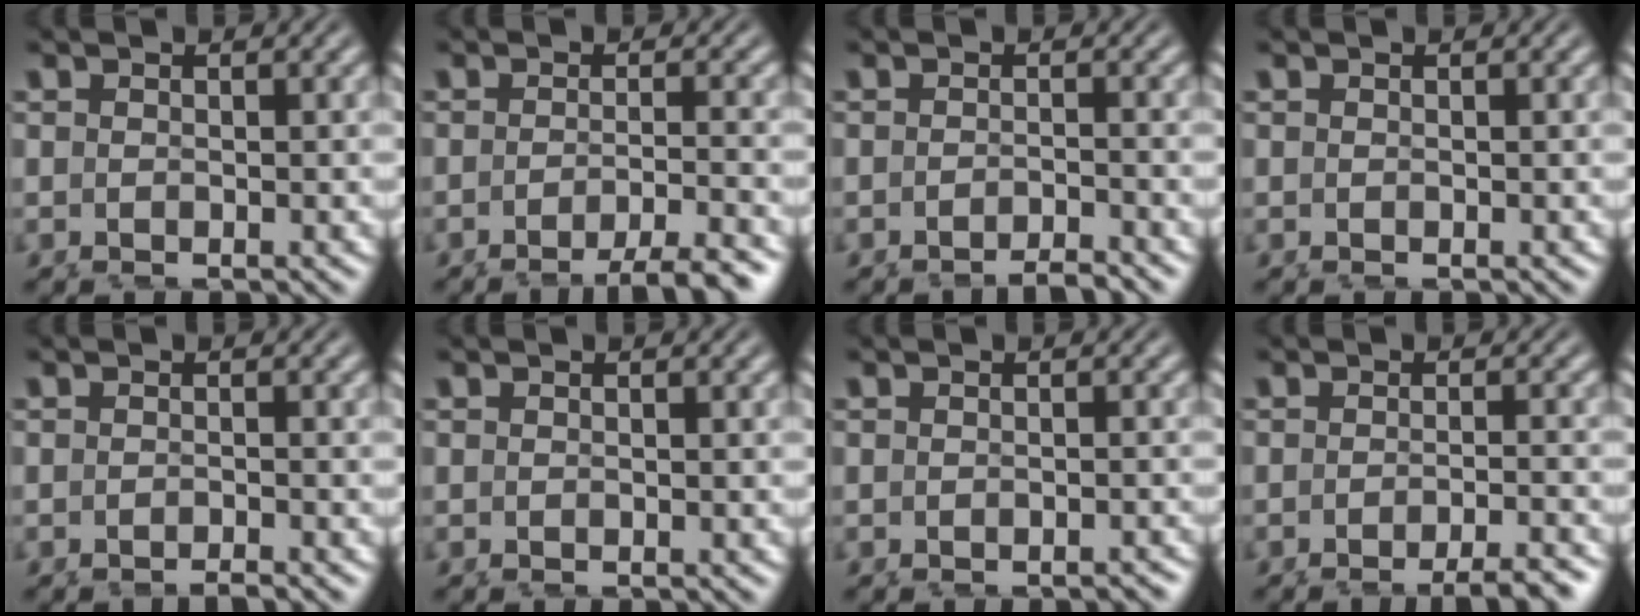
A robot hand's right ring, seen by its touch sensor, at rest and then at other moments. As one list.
[{"total": 4.5, "force": [-3.6, 0.3, 2.7], "torque": [-0.027, -0.003, -0.057]}, {"total": 2.0, "force": [-1.9, -0.3, 0.5], "torque": [-0.005, -0.003, -0.033]}, {"total": 0.0}, {"total": 1.1, "force": [-1.1, -0.3, 0.2], "torque": [-0.002, -0.001, -0.018]}, {"total": 0.0}, {"total": 1.1, "force": [-1.1, 0.1, 0.1], "torque": [-0.005, -0.003, -0.013]}, {"total": 3.7, "force": [-3.1, 0.2, 2.0], "torque": [-0.018, 0.002, -0.051]}]